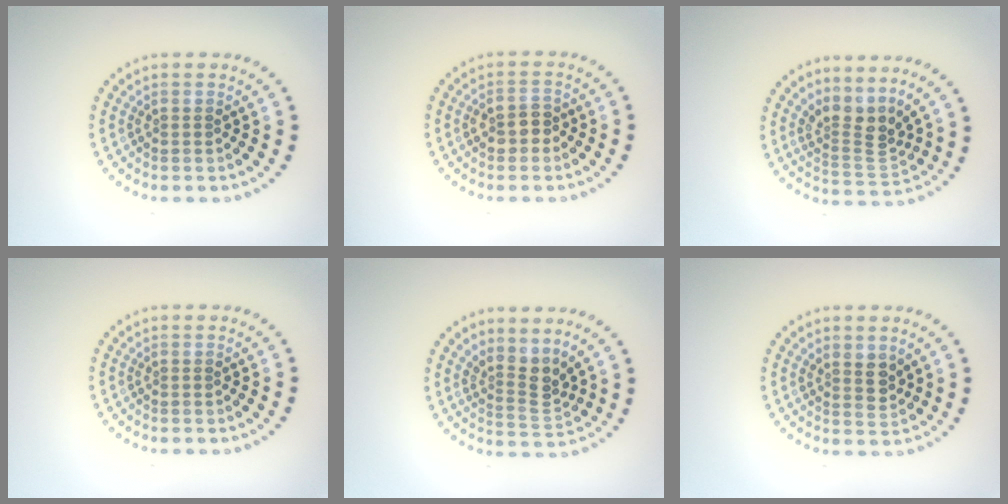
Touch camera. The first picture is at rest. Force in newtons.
{"total": 2.1, "press": 2.1, "slide": 0.5}
{"total": 3.4, "press": 2.4, "slide": 2.4}
{"total": 0.0}
{"total": 2.9, "press": 2.1, "slide": 2.0}
{"total": 2.0, "press": 1.8, "slide": 0.9}